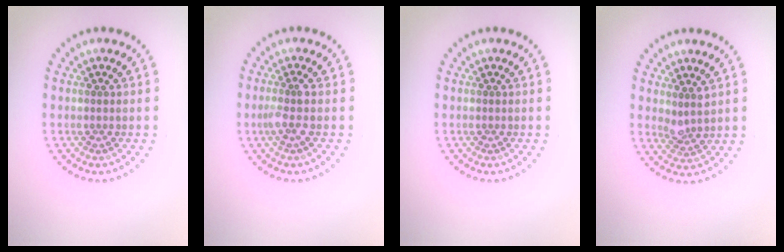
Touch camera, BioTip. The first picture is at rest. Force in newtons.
{"total": 1.6, "press": 1.3, "slide": 1.0}
{"total": 0.0}
{"total": 1.8, "press": 1.5, "slide": 1.1}